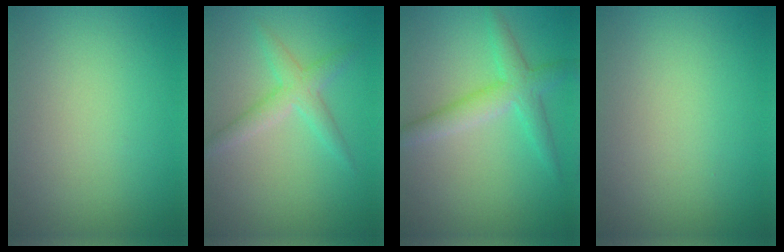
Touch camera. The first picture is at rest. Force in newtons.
{"total": 2.5, "press": 2.5, "slide": 0.2}
{"total": 3.4, "press": 3.4, "slide": 0.1}
{"total": 0.0}